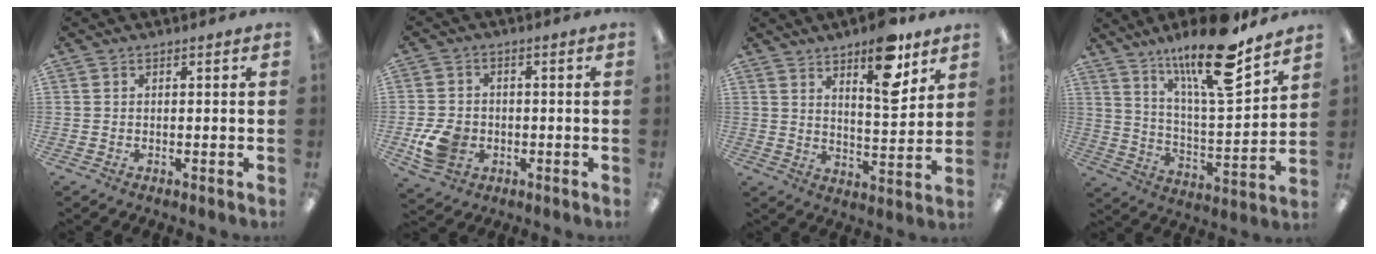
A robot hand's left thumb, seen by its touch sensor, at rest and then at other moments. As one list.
[{"total": 7.6, "force": [-2.1, 6.0, 4.0], "torque": [-0.074, 0.006, -0.036]}, {"total": 14.0, "force": [9.1, 5.2, 9.2], "torque": [-0.118, -0.050, 0.149]}, {"total": 19.4, "force": [13.9, 4.6, 12.8], "torque": [-0.215, -0.083, 0.224]}]